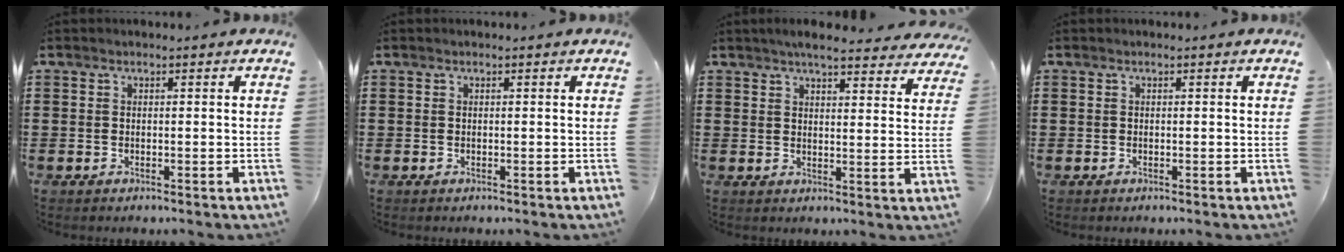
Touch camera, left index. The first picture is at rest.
{"total": 0.0}
{"total": 4.8, "force": [4.5, 0.4, 1.7], "torque": [-0.039, -0.012, 0.081]}
{"total": 0.0}